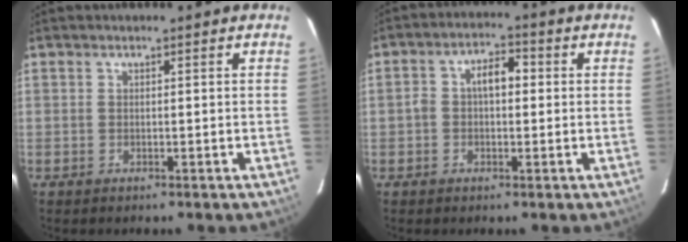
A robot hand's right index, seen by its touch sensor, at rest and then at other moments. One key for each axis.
{"total": 5.2, "fx": 0.1, "fy": 3.3, "fz": 4.1, "tx": -0.073, "ty": 0.019, "tz": 0.001}